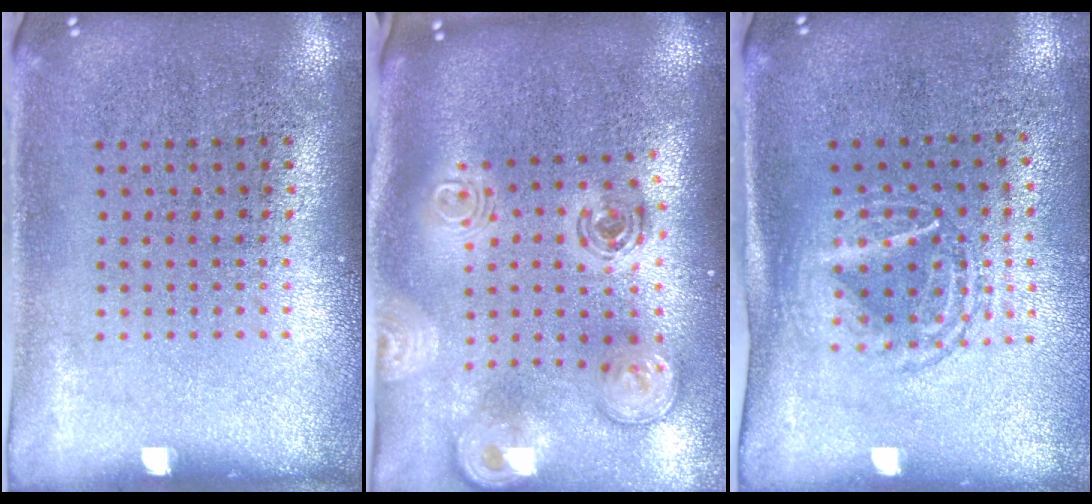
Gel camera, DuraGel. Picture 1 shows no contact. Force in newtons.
{"total": 2.9, "press": 2.1, "slide": 2.1}
{"total": 1.7, "press": 1.4, "slide": 1.0}